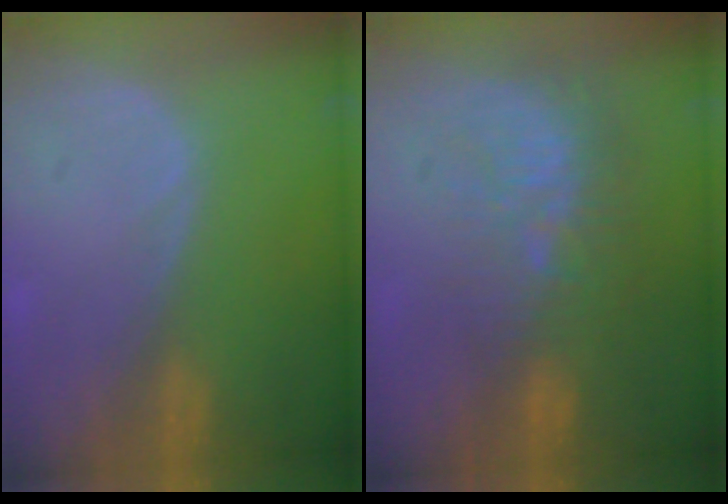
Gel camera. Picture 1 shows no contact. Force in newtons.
{"total": 9.7, "press": 8.9, "slide": 3.8}